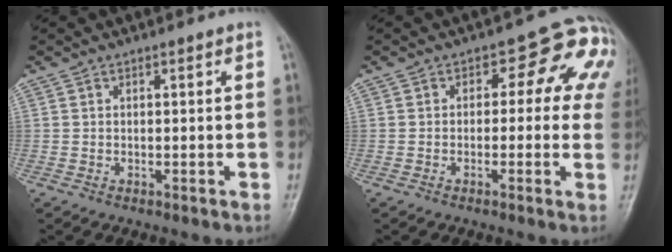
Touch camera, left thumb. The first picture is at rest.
{"total": 9.7, "force": [1.5, 5.9, 7.6], "torque": [-0.035, 0.022, 0.002]}